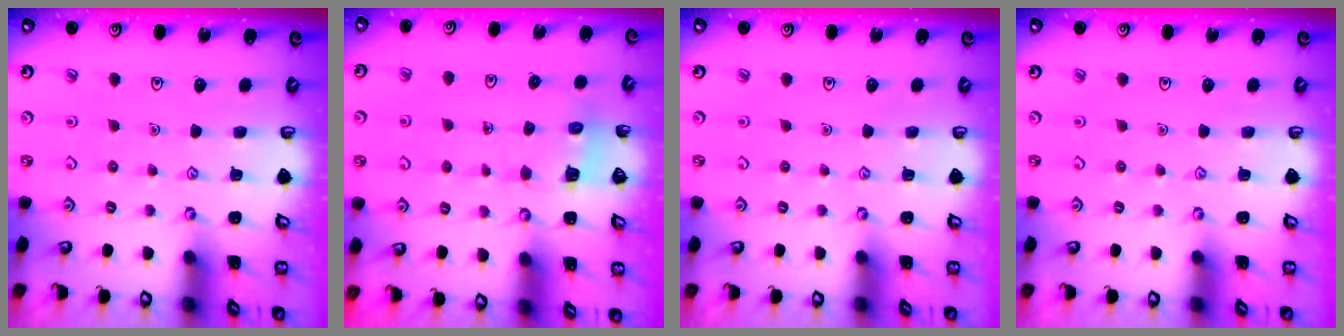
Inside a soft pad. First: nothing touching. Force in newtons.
{"total": 3.7, "press": 3.7, "slide": 0.1}
{"total": 0.0}
{"total": 0.0}